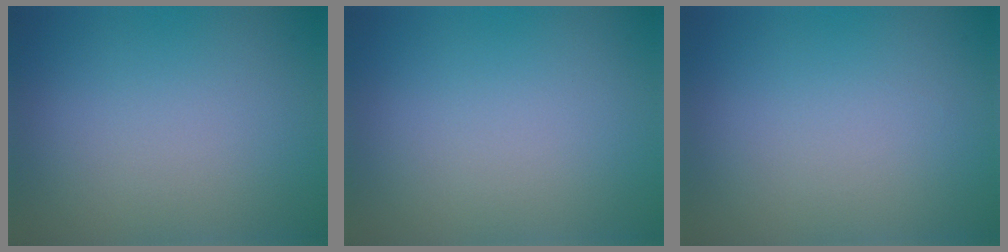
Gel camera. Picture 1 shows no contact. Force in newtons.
{"total": 0.0}
{"total": 0.0}